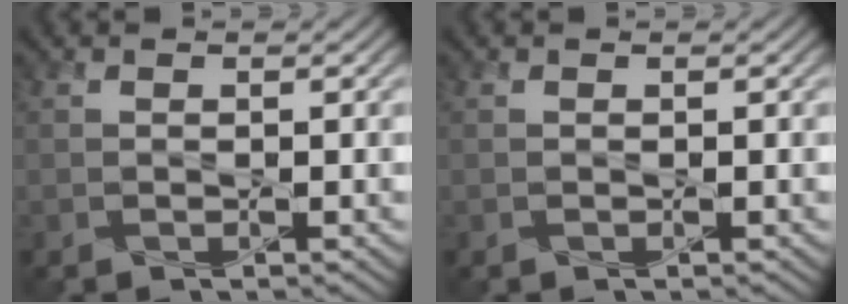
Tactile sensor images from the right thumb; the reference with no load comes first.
{"total": 0.0}